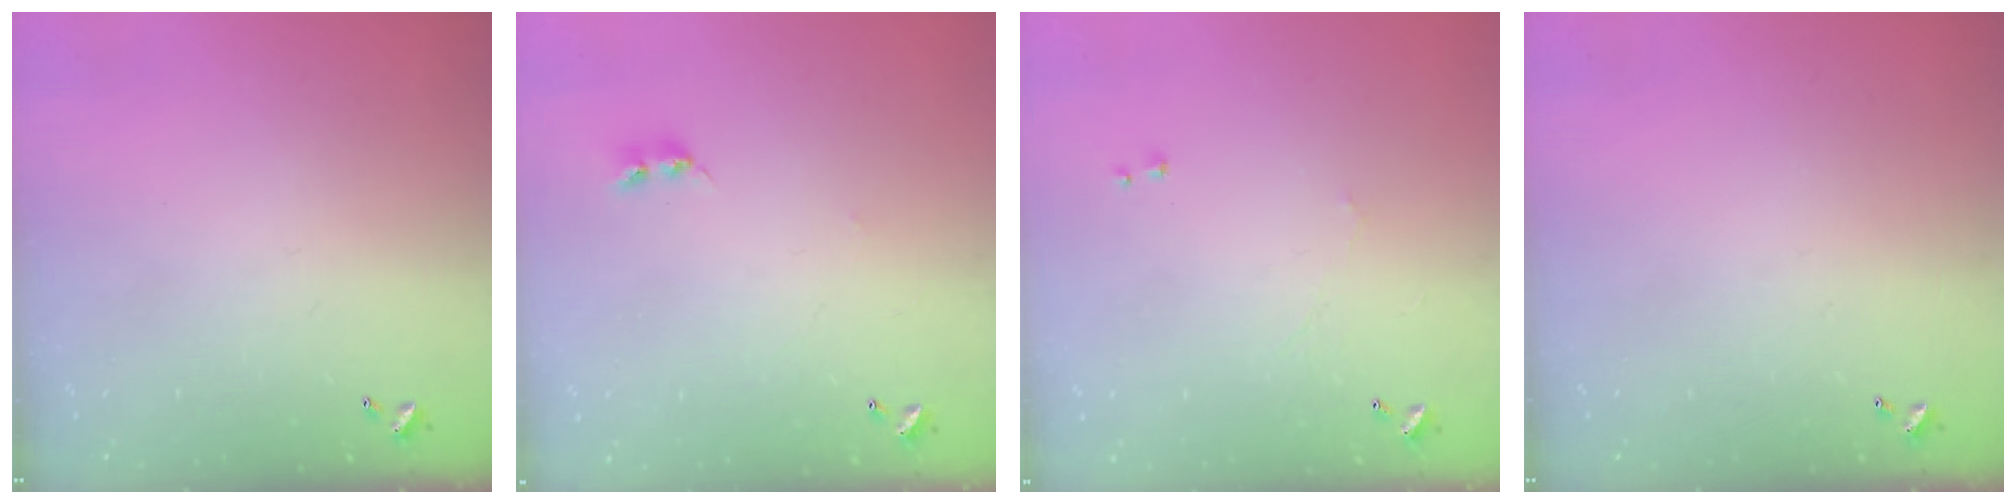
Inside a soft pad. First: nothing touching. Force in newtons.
{"total": 2.2, "press": 2.2, "slide": 0.4}
{"total": 0.7, "press": 0.1, "slide": 0.7}
{"total": 0.0}